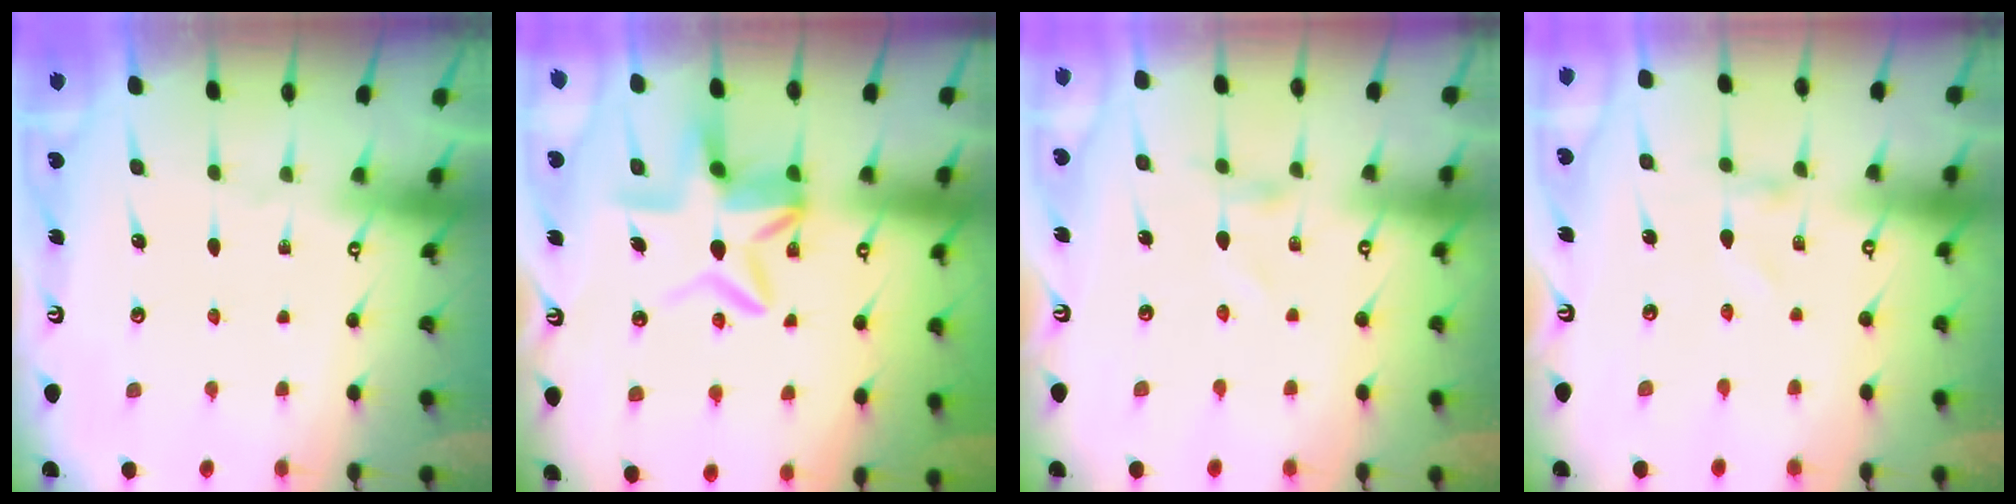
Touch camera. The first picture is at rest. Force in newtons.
{"total": 9.1, "press": 8.9, "slide": 1.9}
{"total": 0.8, "press": 0.7, "slide": 0.2}
{"total": 1.1, "press": 1.1, "slide": 0.1}